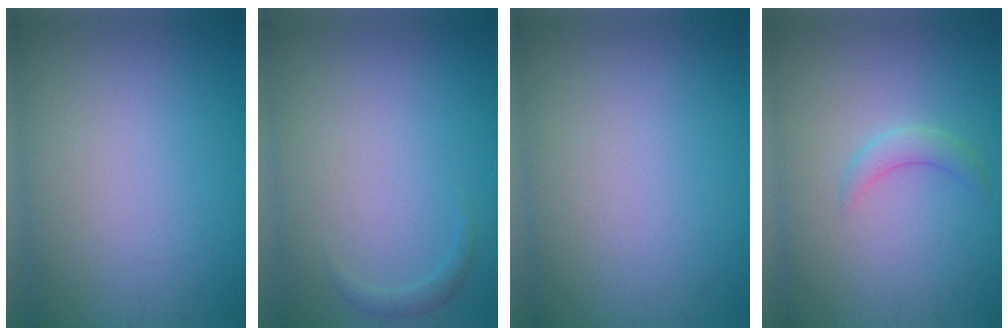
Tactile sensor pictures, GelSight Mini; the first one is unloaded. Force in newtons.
{"total": 0.9, "press": 0.9, "slide": 0.1}
{"total": 0.0}
{"total": 1.6, "press": 1.6, "slide": 0.1}